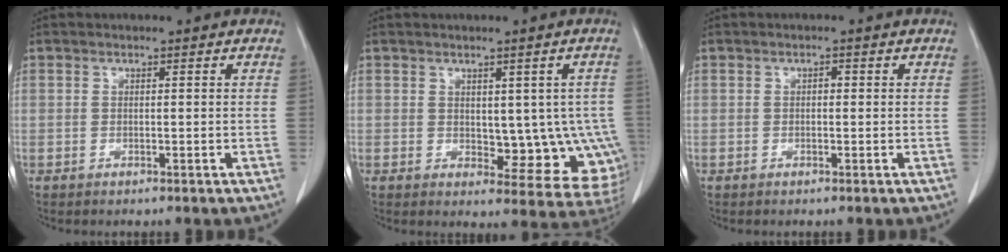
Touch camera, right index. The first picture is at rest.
{"total": 9.8, "force": [-0.4, 5.3, 8.2], "torque": [-0.073, 0.005, 0.010]}
{"total": 0.7, "force": [0.0, 0.4, 0.6], "torque": [-0.006, 0.003, -0.002]}